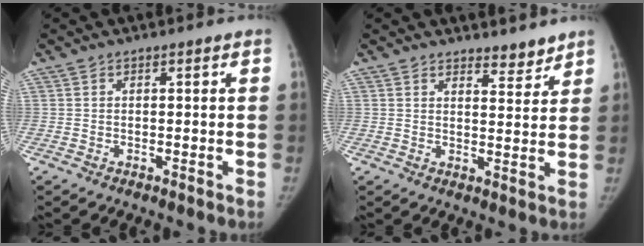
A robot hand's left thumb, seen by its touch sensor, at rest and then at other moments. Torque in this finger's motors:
{"motor_torque": [0.08, -0.22, -0.05, 0.12, -0.01]}